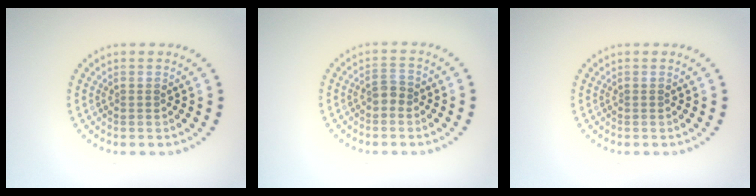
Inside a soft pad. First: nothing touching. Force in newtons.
{"total": 1.3, "press": 1.2, "slide": 0.4}
{"total": 0.0}